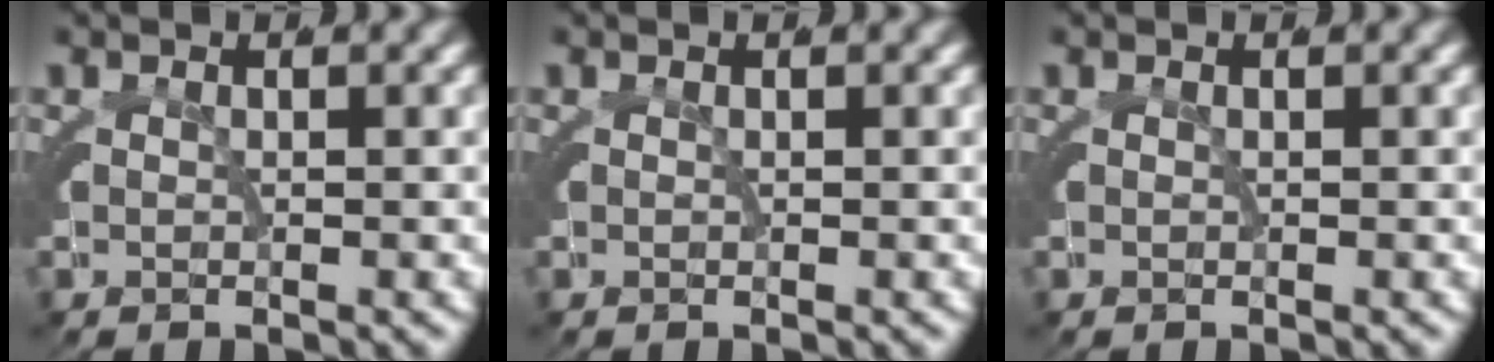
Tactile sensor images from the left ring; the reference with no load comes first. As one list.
[{"total": 0.0}, {"total": 0.0}]